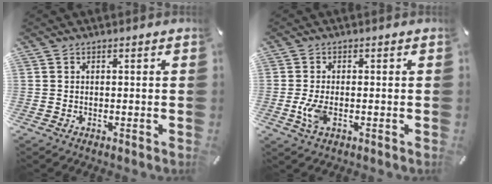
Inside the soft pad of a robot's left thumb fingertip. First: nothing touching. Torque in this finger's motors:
{"motor_torque": [1.59, 1.53, 0.77, -0.06, 0.08]}